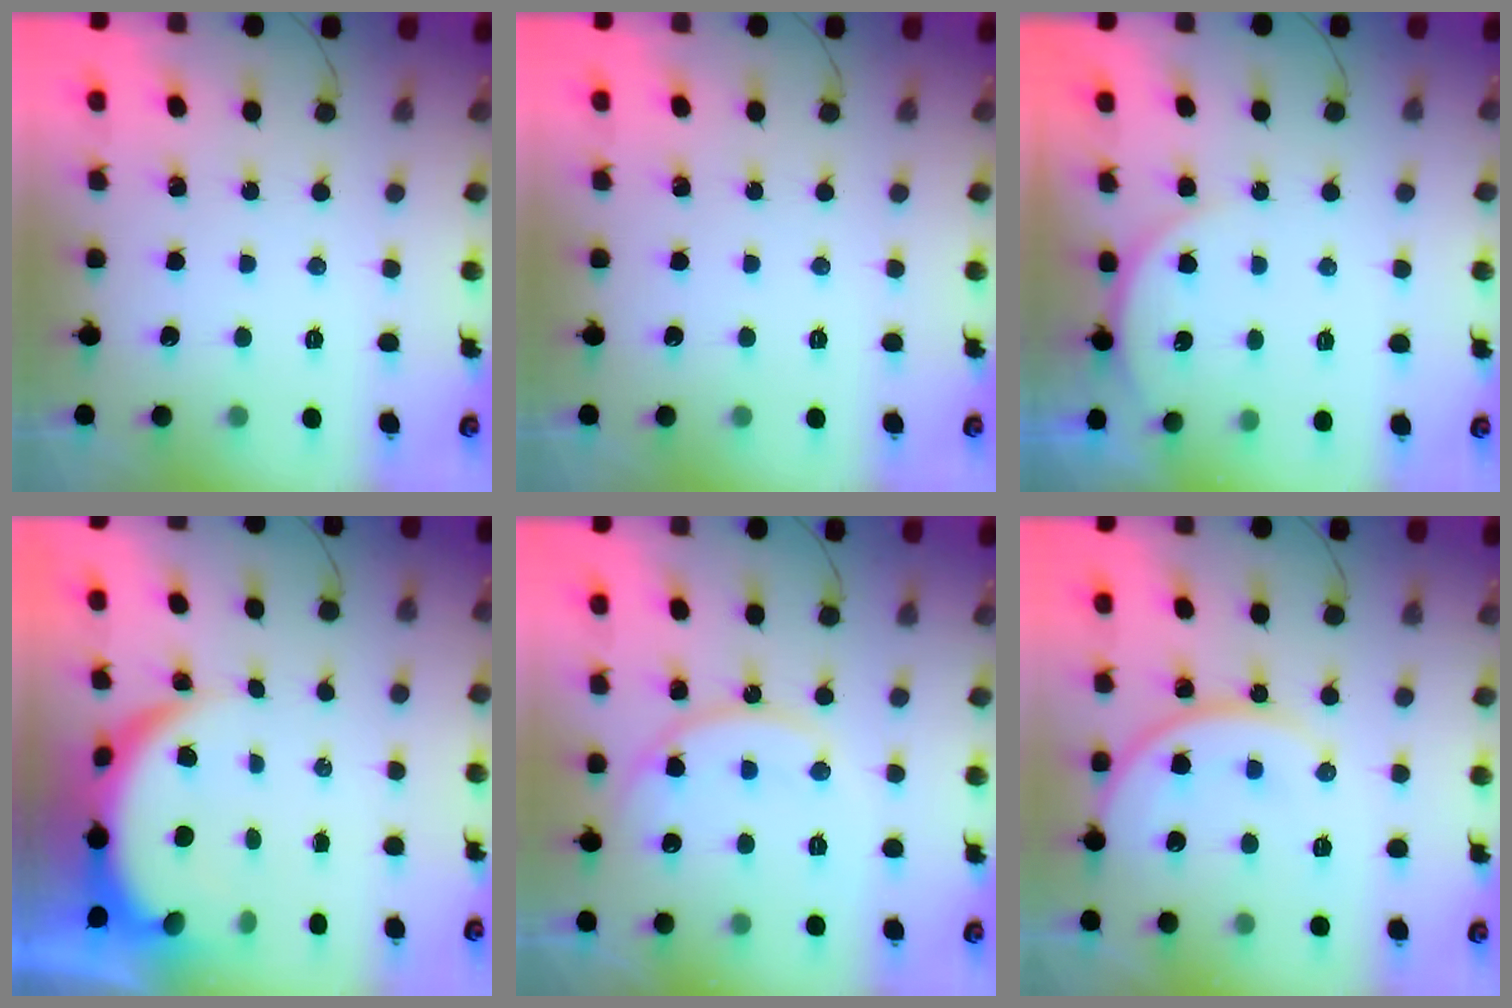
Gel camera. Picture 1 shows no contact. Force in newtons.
{"total": 0.0}
{"total": 4.8, "press": 4.8, "slide": 0.6}
{"total": 7.6, "press": 7.6, "slide": 0.9}
{"total": 12.4, "press": 12.4, "slide": 0.7}
{"total": 12.4, "press": 12.3, "slide": 1.1}